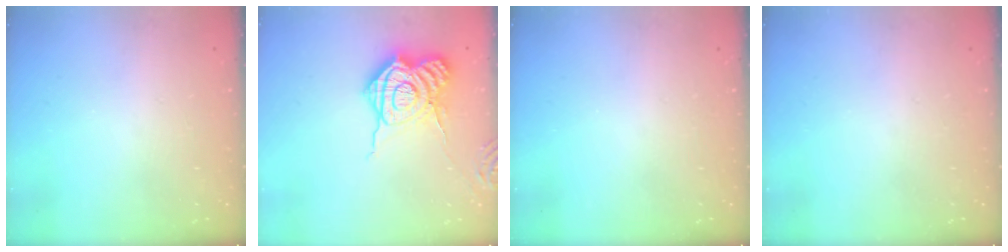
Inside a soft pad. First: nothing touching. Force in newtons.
{"total": 15.9, "press": 15.9, "slide": 1.0}
{"total": 0.0}
{"total": 0.0}